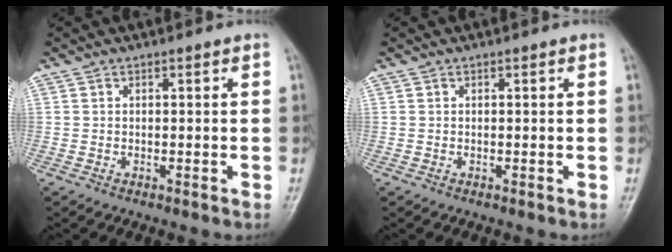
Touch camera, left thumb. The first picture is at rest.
{"total": 0.0}